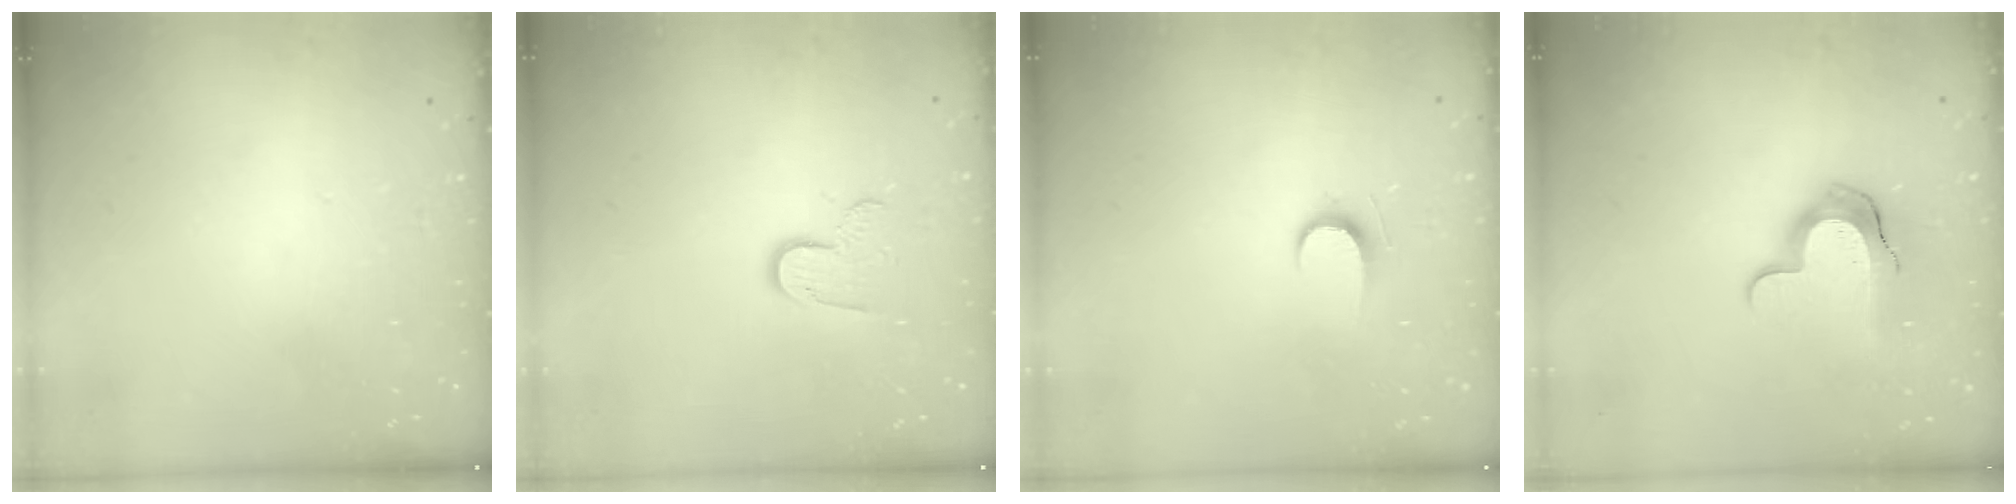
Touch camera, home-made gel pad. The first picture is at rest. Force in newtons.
{"total": 7.6, "press": 7.6, "slide": 0.5}
{"total": 6.0, "press": 6.0, "slide": 0.7}
{"total": 11.1, "press": 11.1, "slide": 0.8}